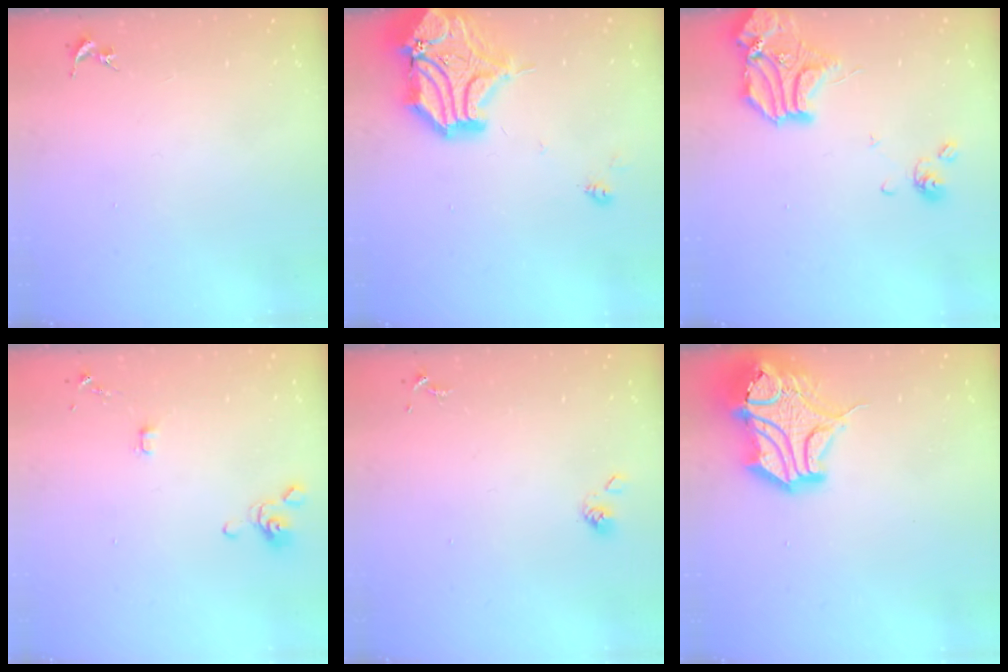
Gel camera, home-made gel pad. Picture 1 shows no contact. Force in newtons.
{"total": 20.7, "press": 20.5, "slide": 3.1}
{"total": 16.0, "press": 15.8, "slide": 2.5}
{"total": 4.1, "press": 4.0, "slide": 0.7}
{"total": 3.6, "press": 3.4, "slide": 1.2}
{"total": 19.2, "press": 19.0, "slide": 3.0}